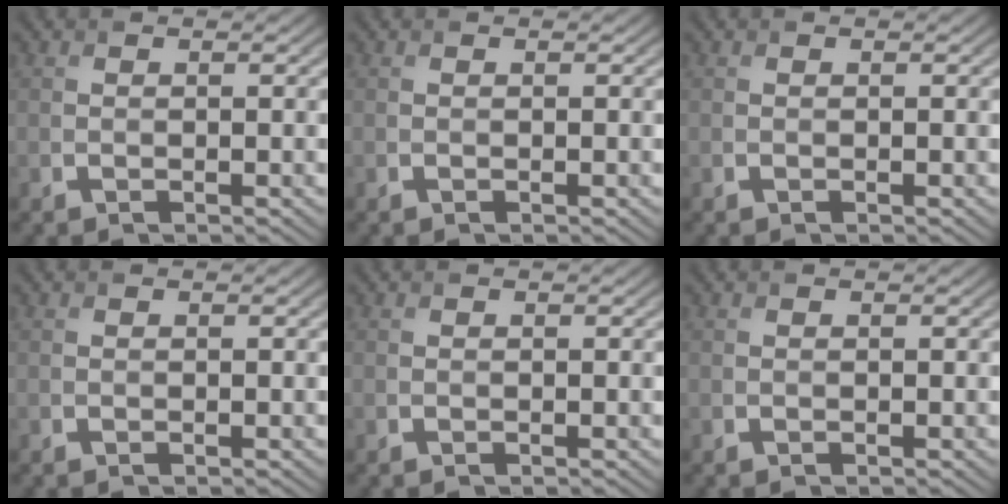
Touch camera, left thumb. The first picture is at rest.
{"total": 0.0}
{"total": 0.0}
{"total": 0.0}
{"total": 0.0}
{"total": 0.0}